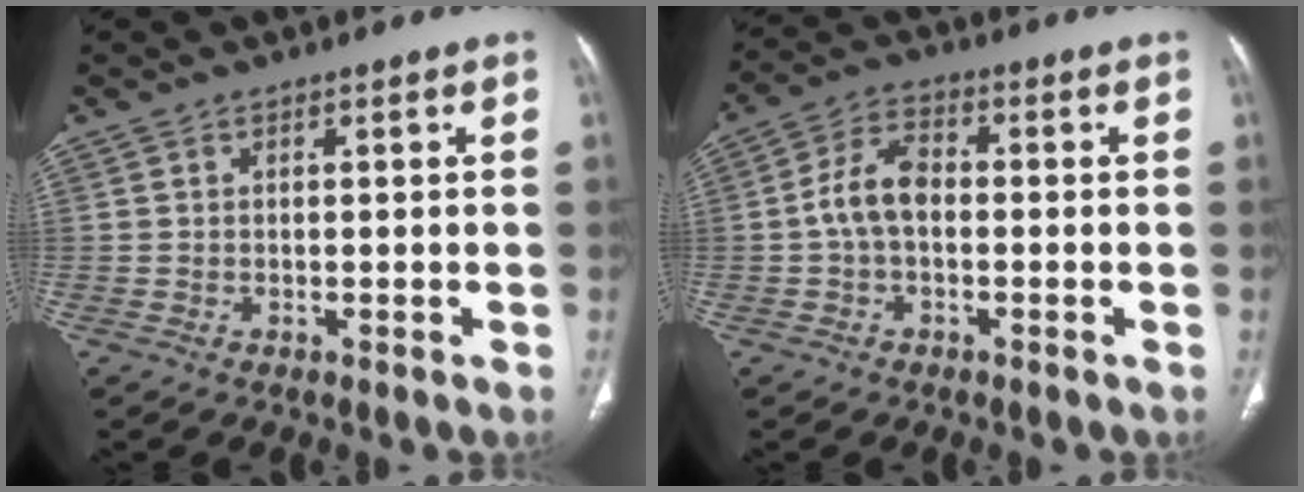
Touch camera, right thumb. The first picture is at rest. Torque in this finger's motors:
{"motor_torque": [0.87, 1.61, 0.82, -0.37, 0.06]}